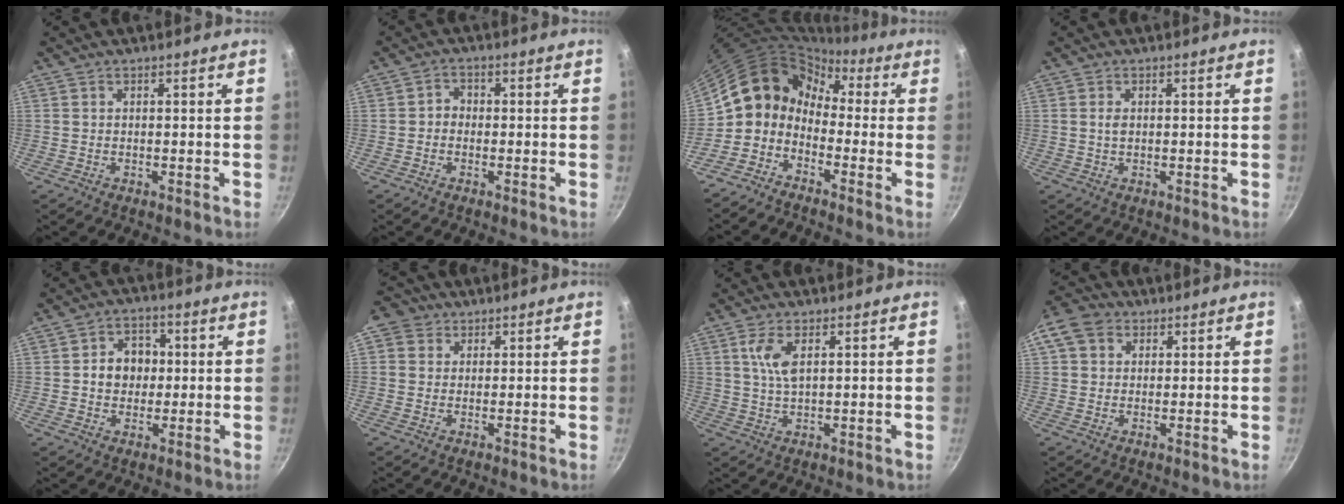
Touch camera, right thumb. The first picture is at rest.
{"total": 1.4, "force": [-0.5, 1.2, 0.5], "torque": [-0.004, 0.008, -0.014]}
{"total": 9.7, "force": [-1.3, 8.1, 5.1], "torque": [-0.070, 0.056, -0.055]}
{"total": 1.6, "force": [0.2, 1.0, 1.2], "torque": [-0.021, 0.000, 0.002]}
{"total": 4.2, "force": [0.7, 3.6, 2.0], "torque": [-0.009, 0.003, 0.009]}
{"total": 4.3, "force": [1.7, 3.8, 1.3], "torque": [0.009, 0.002, 0.018]}
{"total": 5.0, "force": [1.7, 1.9, 4.3], "torque": [-0.092, -0.003, 0.037]}
{"total": 9.1, "force": [3.2, 7.3, 4.5], "torque": [-0.076, 0.015, 0.045]}